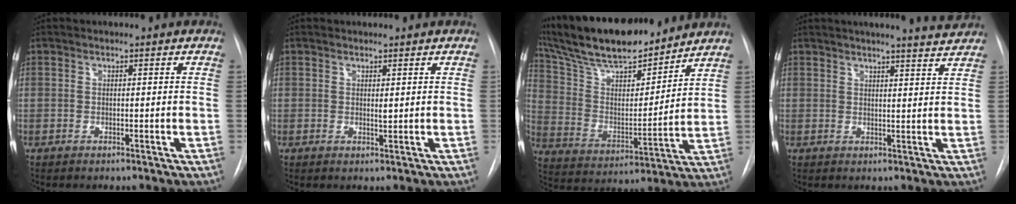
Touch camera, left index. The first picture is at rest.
{"total": 0.6, "force": [0.1, 0.2, 0.6], "torque": [-0.010, -0.009, 0.002]}
{"total": 20.8, "force": [18.0, 4.1, 9.6], "torque": [-0.176, 0.012, 0.306]}
{"total": 7.4, "force": [6.9, -0.4, 2.7], "torque": [-0.042, -0.010, 0.073]}